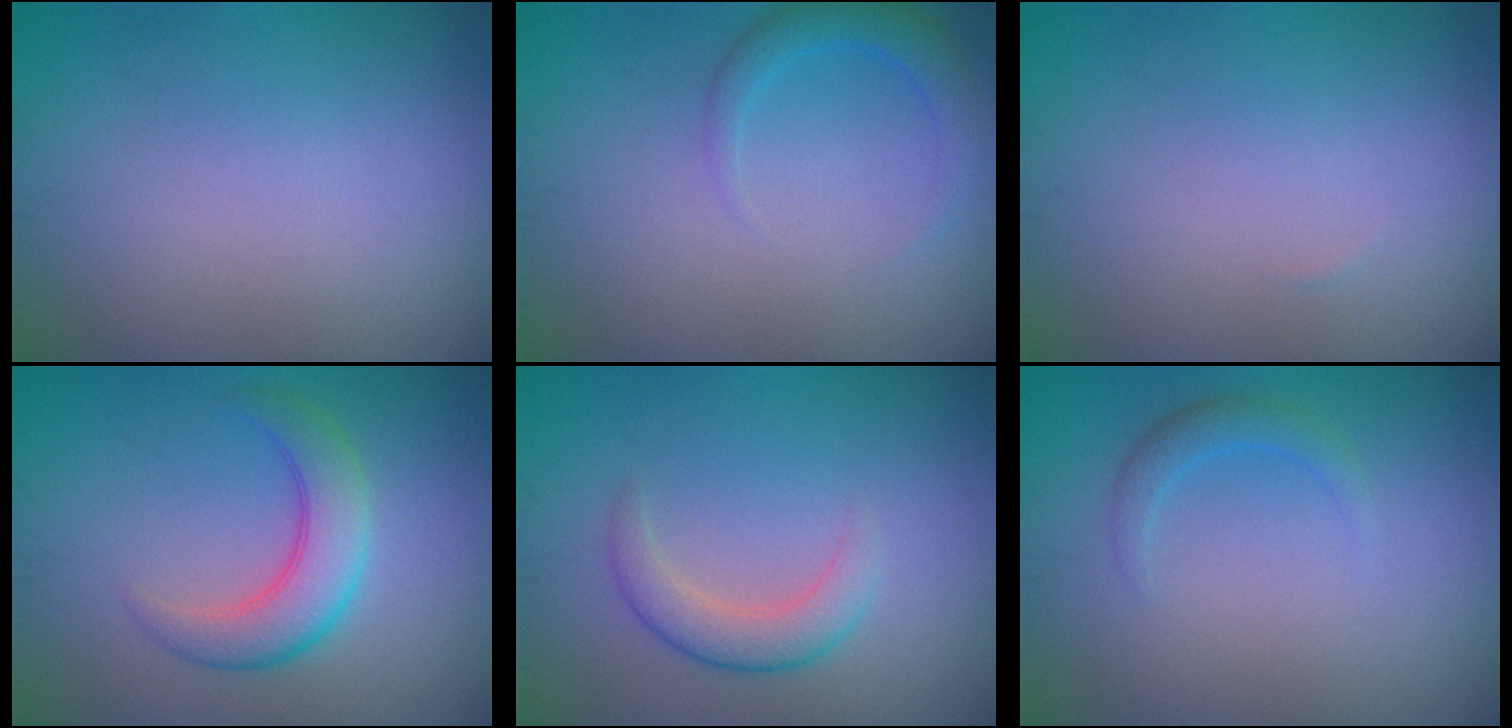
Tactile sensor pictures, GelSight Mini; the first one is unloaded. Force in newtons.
{"total": 2.2, "press": 2.2, "slide": 0.3}
{"total": 0.0}
{"total": 4.4, "press": 4.4, "slide": 0.1}
{"total": 2.8, "press": 2.8, "slide": 0.2}
{"total": 1.5, "press": 1.5, "slide": 0.1}